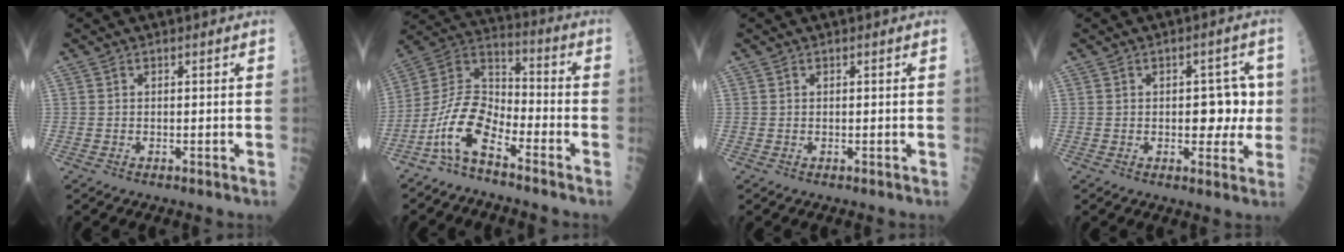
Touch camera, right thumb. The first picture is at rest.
{"total": 11.6, "force": [-6.9, 4.6, 8.2], "torque": [-0.162, 0.071, -0.143]}
{"total": 0.0}
{"total": 6.5, "force": [0.1, 4.0, 5.2], "torque": [-0.025, 0.009, 0.002]}